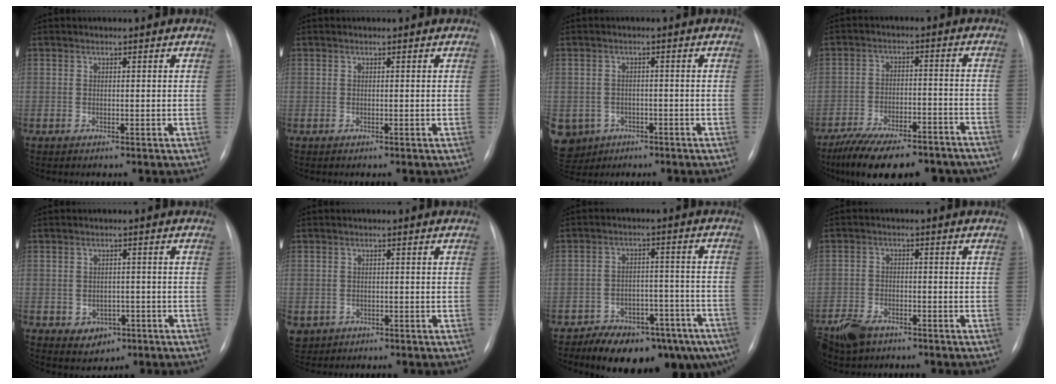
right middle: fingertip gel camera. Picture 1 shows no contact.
{"total": 0.0}
{"total": 9.5, "force": [-4.3, 8.1, 2.1], "torque": [-0.075, 0.003, -0.054]}
{"total": 19.0, "force": [-15.6, 5.6, 9.2], "torque": [-0.134, 0.008, -0.222]}
{"total": 3.5, "force": [-1.4, 2.8, 1.6], "torque": [-0.018, 0.005, -0.003]}
{"total": 3.4, "force": [-1.6, 3.0, 0.6], "torque": [-0.013, -0.001, -0.020]}
{"total": 17.0, "force": [-12.1, 7.5, 9.2], "torque": [-0.094, 0.028, -0.157]}
{"total": 7.0, "force": [-5.1, 3.7, 3.0], "torque": [-0.063, -0.007, -0.089]}